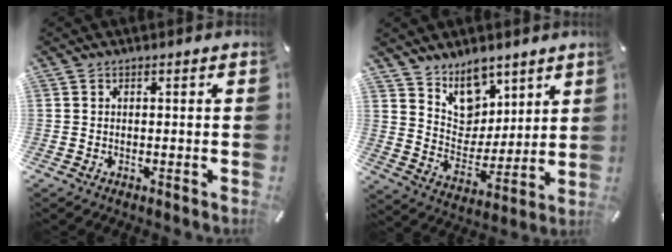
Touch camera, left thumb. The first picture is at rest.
{"total": 11.2, "force": [7.9, 7.6, 2.1], "torque": [-0.038, -0.072, 0.153]}